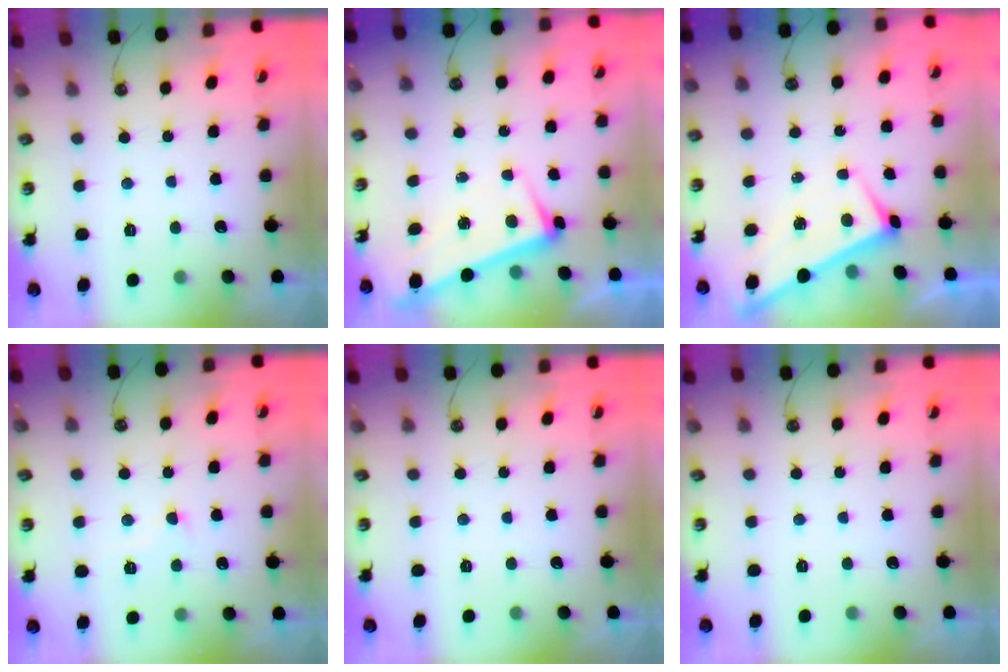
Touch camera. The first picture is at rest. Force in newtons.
{"total": 3.4, "press": 3.3, "slide": 1.1}
{"total": 1.7, "press": 1.7, "slide": 0.1}
{"total": 2.6, "press": 2.6, "slide": 0.6}
{"total": 0.0}
{"total": 0.0}